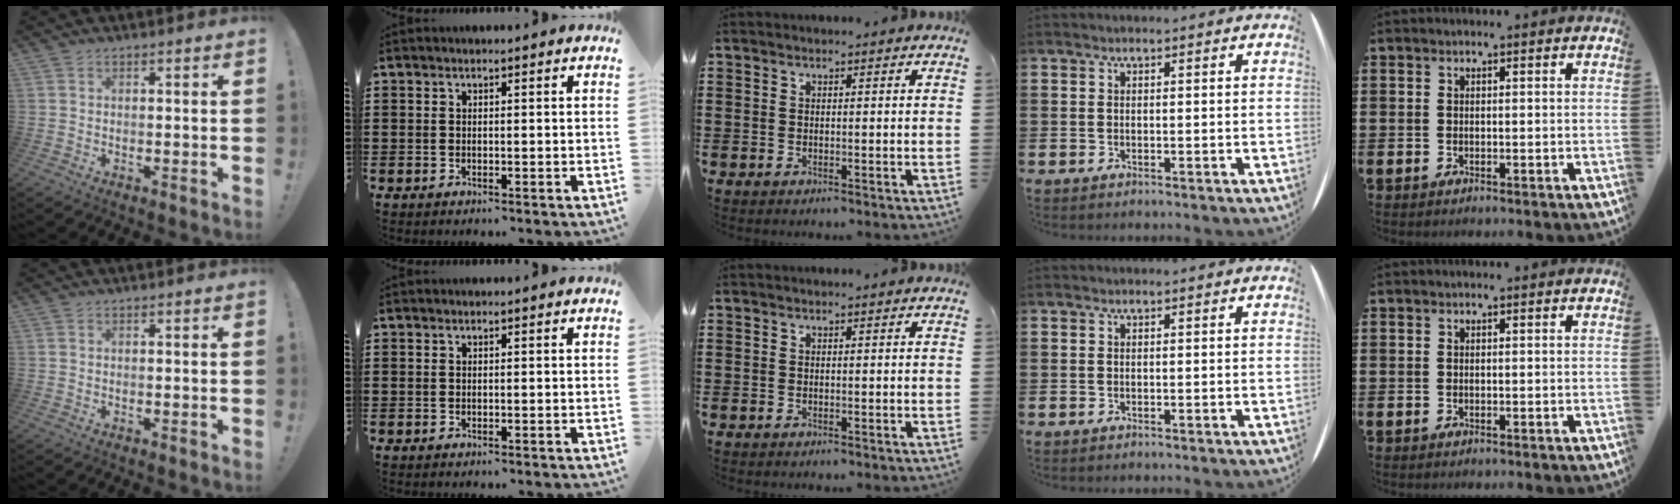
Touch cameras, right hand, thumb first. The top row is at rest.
{}